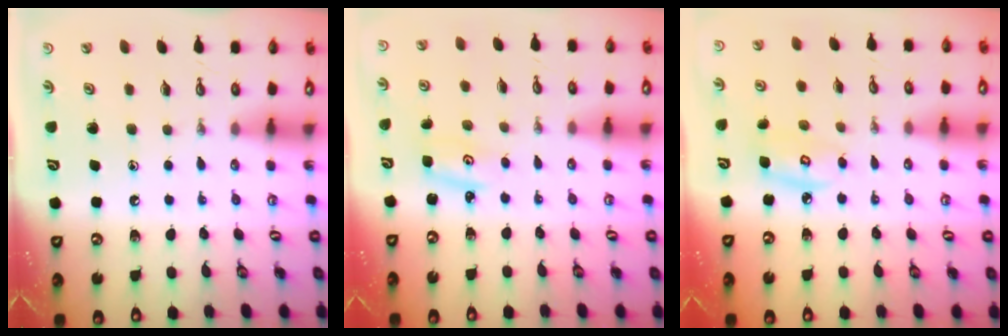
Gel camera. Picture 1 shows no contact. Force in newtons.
{"total": 2.7, "press": 2.7, "slide": 0.3}
{"total": 5.4, "press": 5.4, "slide": 0.3}